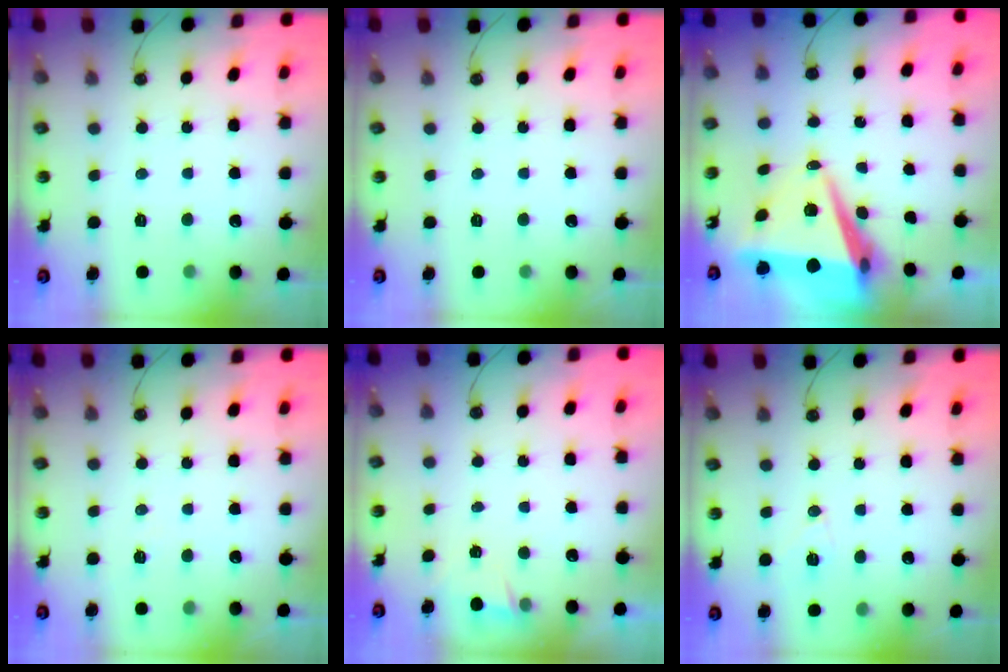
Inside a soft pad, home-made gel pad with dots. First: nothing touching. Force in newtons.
{"total": 0.0}
{"total": 10.1, "press": 9.3, "slide": 3.9}
{"total": 4.5, "press": 2.9, "slide": 3.4}
{"total": 1.5, "press": 0.9, "slide": 1.2}
{"total": 7.8, "press": 7.7, "slide": 1.3}